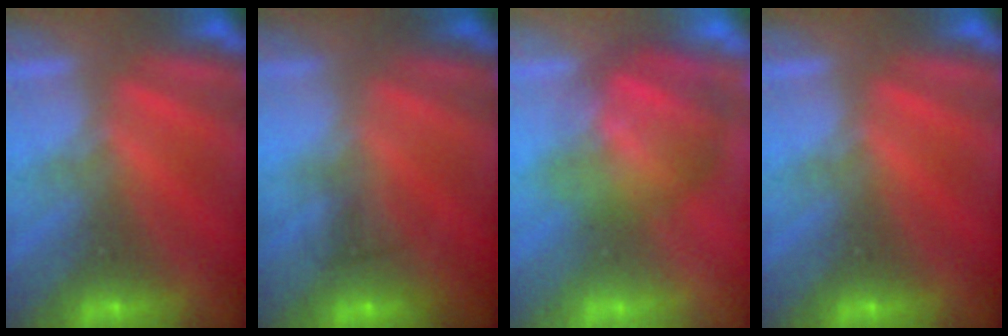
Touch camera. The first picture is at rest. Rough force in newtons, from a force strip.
{"total": 1.6}
{"total": 3.6}
{"total": 0.0}